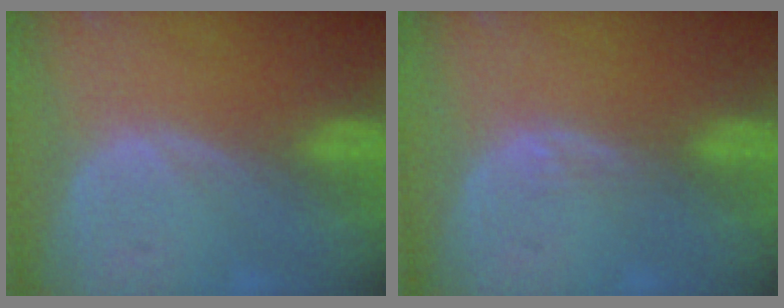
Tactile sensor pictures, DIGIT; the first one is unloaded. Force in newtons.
{"total": 1.1, "press": 1.1, "slide": 0.1}